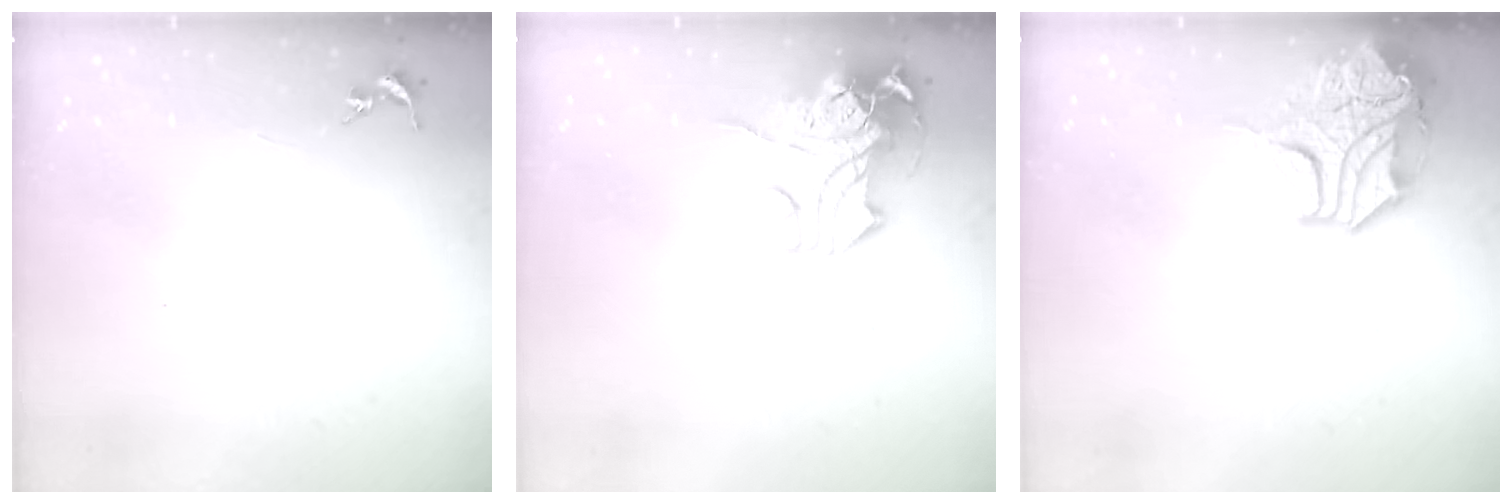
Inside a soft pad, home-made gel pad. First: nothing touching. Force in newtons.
{"total": 12.2, "press": 12.0, "slide": 2.1}
{"total": 15.8, "press": 15.6, "slide": 2.5}